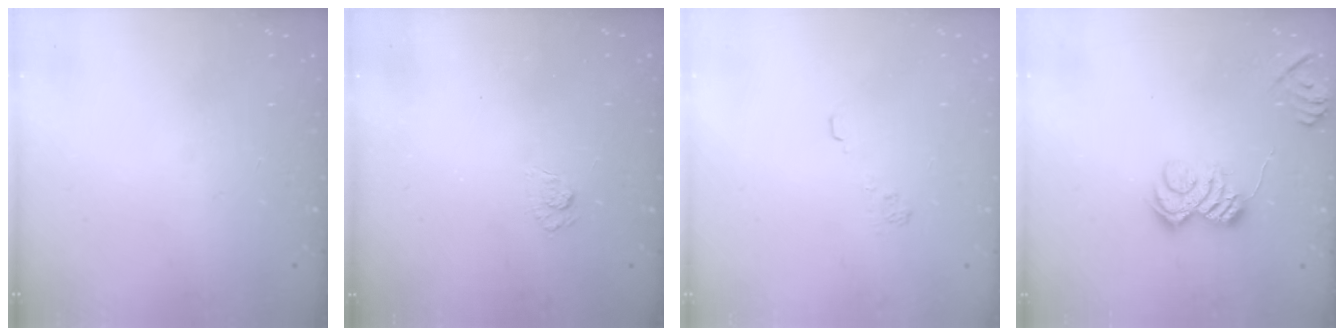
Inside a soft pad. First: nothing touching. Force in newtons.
{"total": 2.5, "press": 2.1, "slide": 1.4}
{"total": 2.2, "press": 1.8, "slide": 1.3}
{"total": 8.7, "press": 8.6, "slide": 0.8}